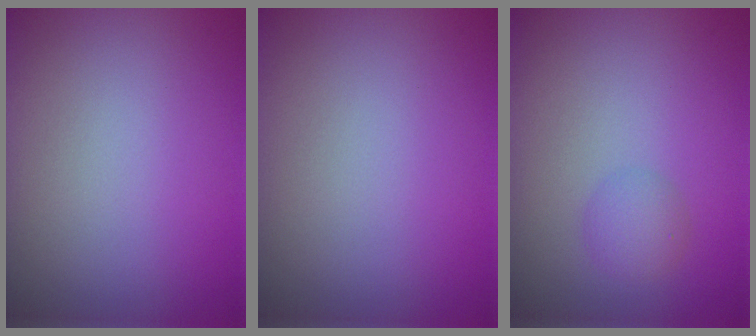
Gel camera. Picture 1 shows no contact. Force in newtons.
{"total": 0.0}
{"total": 1.6, "press": 1.6, "slide": 0.1}